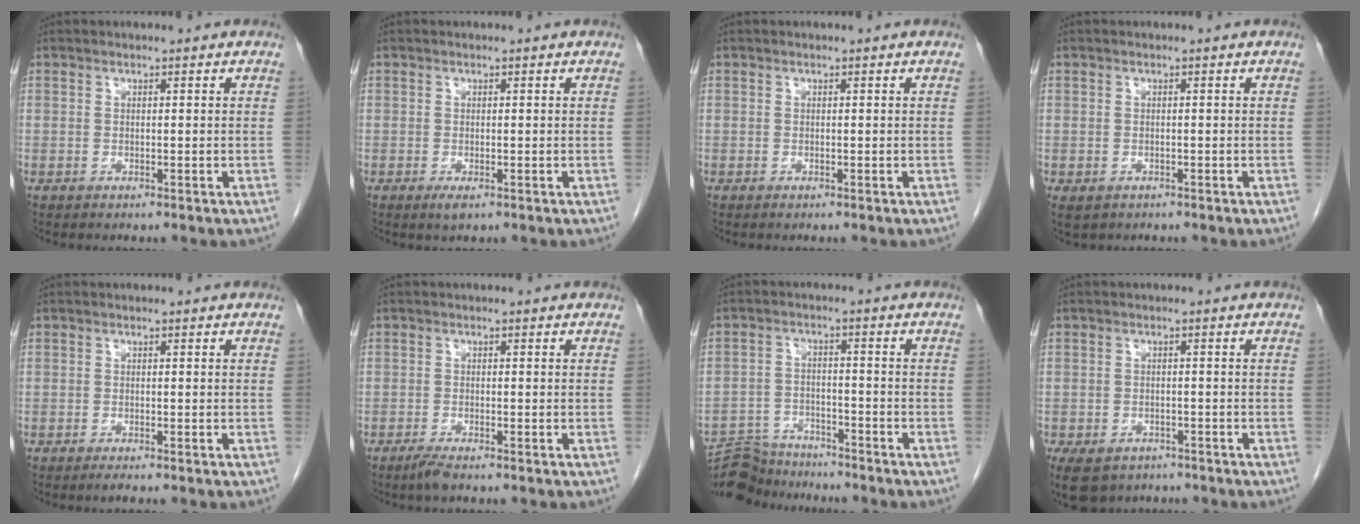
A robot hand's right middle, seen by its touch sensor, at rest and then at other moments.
{"total": 1.2, "force": [-0.6, 0.3, 0.9], "torque": [-0.015, -0.003, -0.007]}
{"total": 0.0}
{"total": 2.1, "force": [-1.3, 1.5, 0.8], "torque": [-0.019, -0.003, -0.013]}
{"total": 1.0, "force": [-0.7, -0.2, 0.6], "torque": [-0.014, -0.004, -0.013]}
{"total": 1.9, "force": [-1.5, 0.1, 1.1], "torque": [-0.032, -0.006, -0.030]}
{"total": 9.0, "force": [-8.7, 2.1, 0.2], "torque": [-0.004, 0.011, -0.148]}
{"total": 9.0, "force": [-6.4, 5.4, 3.2], "torque": [-0.076, -0.010, -0.090]}